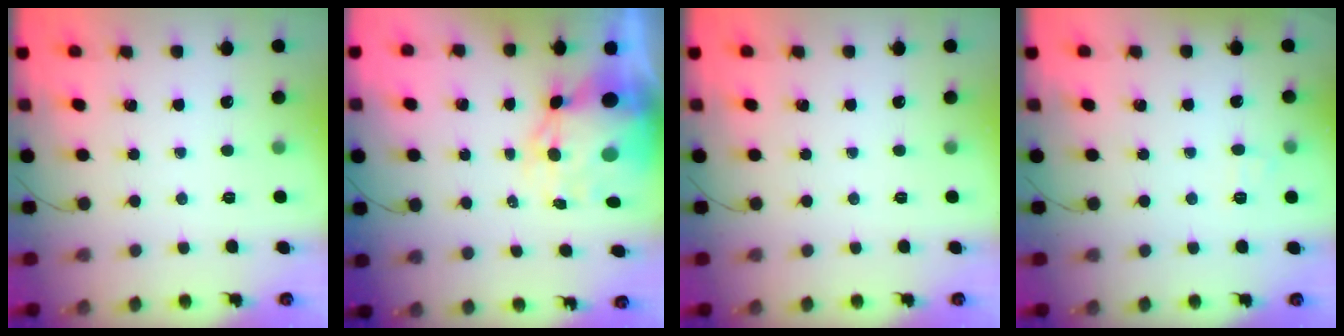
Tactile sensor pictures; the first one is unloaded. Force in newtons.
{"total": 13.6, "press": 13.2, "slide": 3.1}
{"total": 0.0}
{"total": 5.6, "press": 5.4, "slide": 1.4}